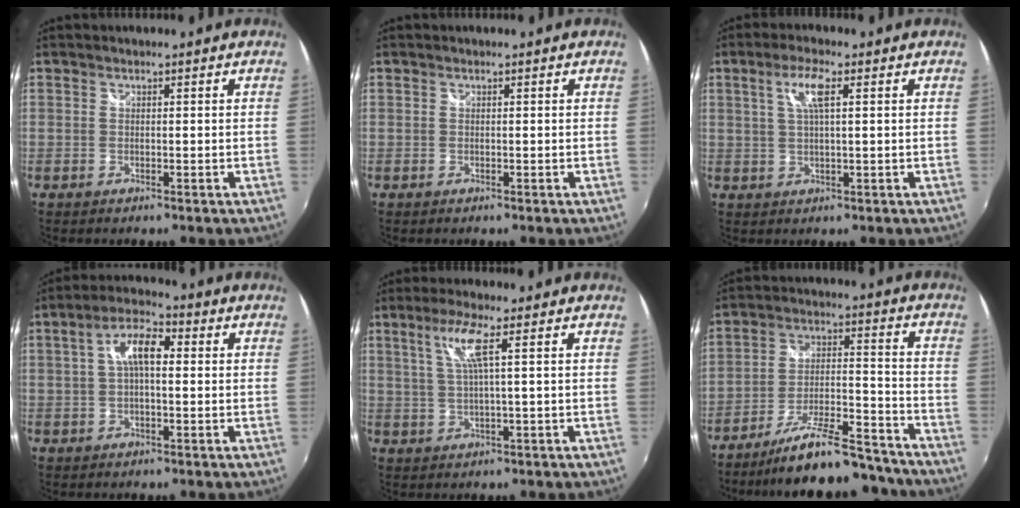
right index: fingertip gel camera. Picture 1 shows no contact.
{"total": 0.0}
{"total": 5.0, "force": [1.7, 0.8, 4.7], "torque": [-0.091, 0.004, 0.031]}
{"total": 7.2, "force": [0.9, 2.9, 6.5], "torque": [-0.125, 0.021, 0.013]}
{"total": 5.4, "force": [2.0, -0.5, 5.0], "torque": [-0.097, 0.001, 0.043]}
{"total": 19.2, "force": [-16.8, 3.7, 8.4], "torque": [-0.151, -0.002, -0.245]}